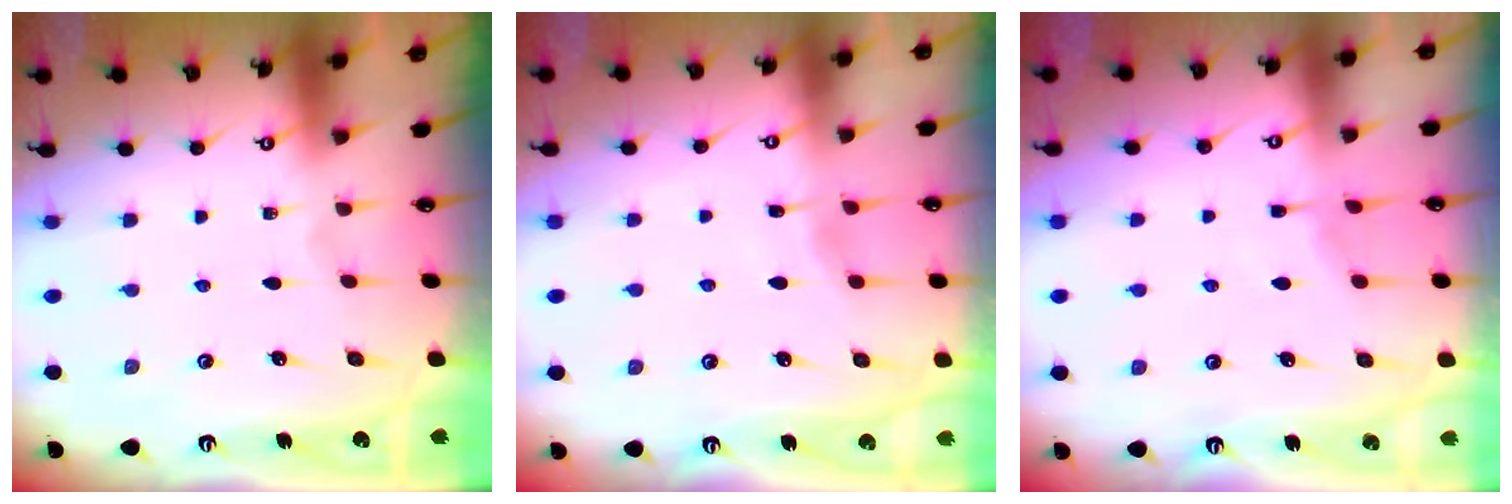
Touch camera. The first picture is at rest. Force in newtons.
{"total": 2.6, "press": 2.5, "slide": 0.4}
{"total": 3.0, "press": 2.9, "slide": 0.5}